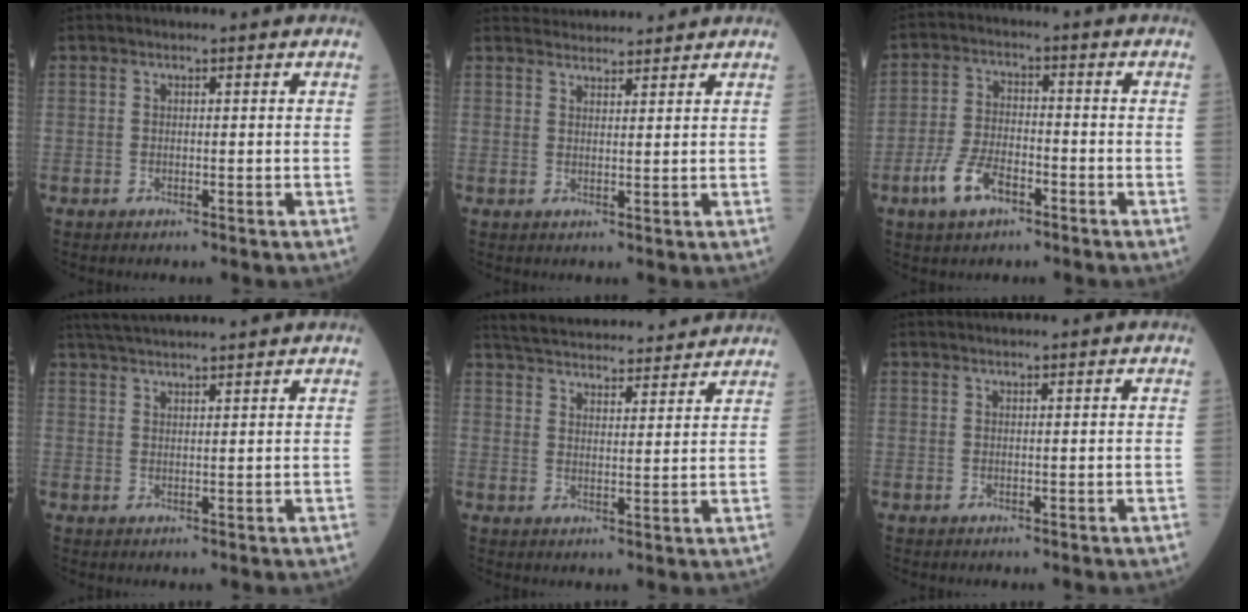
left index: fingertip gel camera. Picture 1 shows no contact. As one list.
[{"total": 4.9, "force": [4.8, 0.5, 0.3], "torque": [-0.010, 0.029, 0.074]}, {"total": 7.0, "force": [-4.0, 3.1, 4.8], "torque": [-0.108, -0.005, -0.080]}, {"total": 9.8, "force": [9.0, -0.3, 3.7], "torque": [-0.068, 0.035, 0.136]}, {"total": 19.4, "force": [18.4, 2.8, 5.7], "torque": [-0.097, 0.026, 0.256]}, {"total": 2.8, "force": [2.7, -0.2, 0.9], "torque": [-0.008, 0.026, 0.041]}]